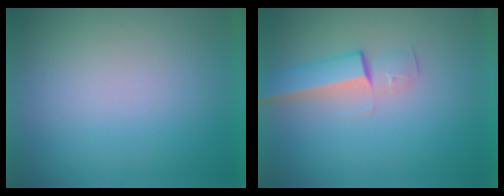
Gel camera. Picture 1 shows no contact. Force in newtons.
{"total": 2.9}